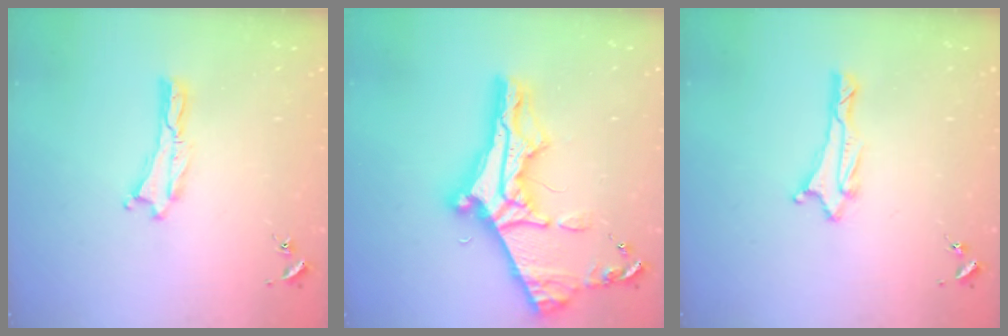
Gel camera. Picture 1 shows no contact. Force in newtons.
{"total": 10.6, "press": 10.5, "slide": 1.3}
{"total": 1.3, "press": 1.3, "slide": 0.1}